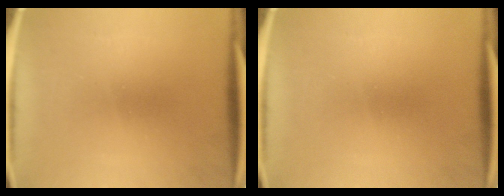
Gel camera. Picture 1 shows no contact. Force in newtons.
{"total": 0.0}